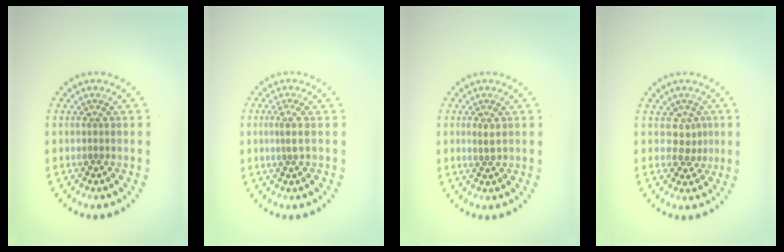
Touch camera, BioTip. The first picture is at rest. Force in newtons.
{"total": 1.7, "press": 1.2, "slide": 1.2}
{"total": 1.0, "press": 0.9, "slide": 0.4}
{"total": 1.9, "press": 1.3, "slide": 1.3}